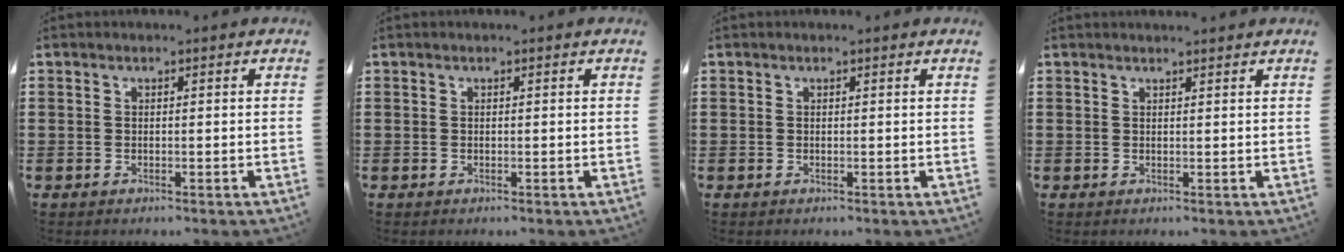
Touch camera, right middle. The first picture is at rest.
{"total": 0.0}
{"total": 0.0}
{"total": 0.7, "force": [0.7, -0.1, 0.1], "torque": [0.004, -0.007, 0.012]}